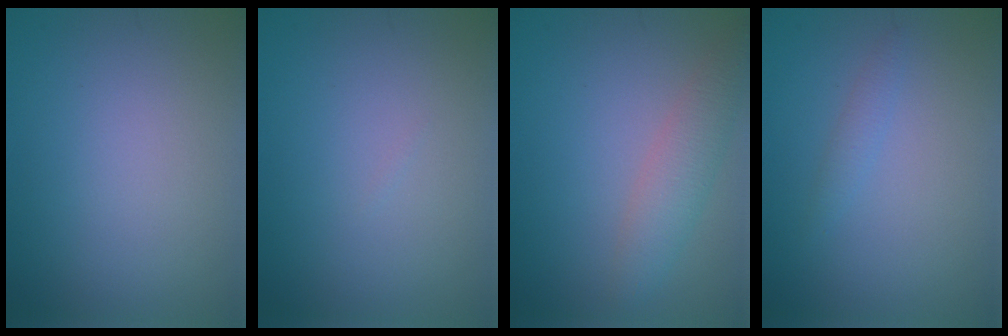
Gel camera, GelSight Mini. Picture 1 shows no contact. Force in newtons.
{"total": 0.0}
{"total": 2.9, "press": 2.9, "slide": 0.2}
{"total": 1.0, "press": 1.0, "slide": 0.1}